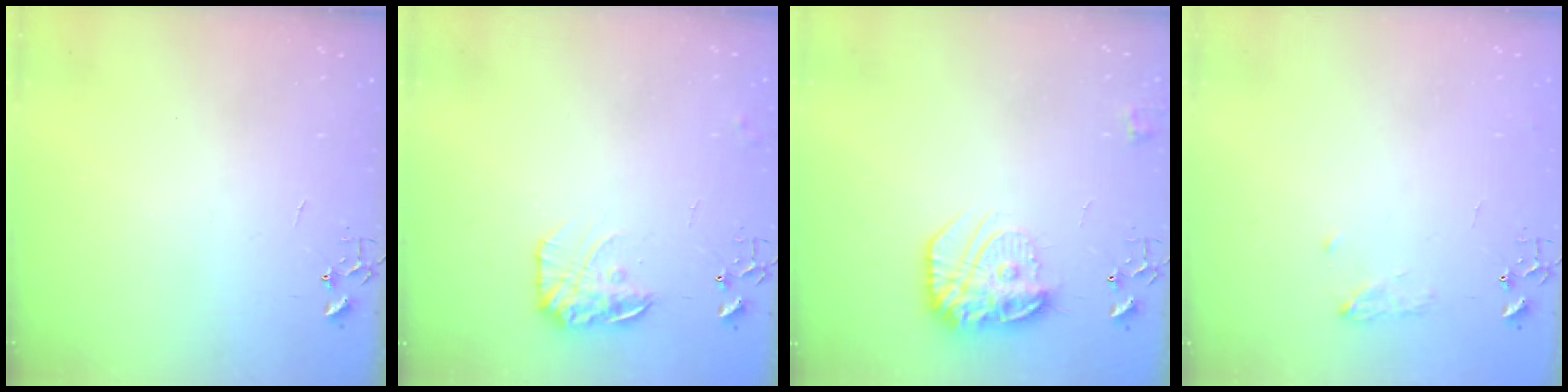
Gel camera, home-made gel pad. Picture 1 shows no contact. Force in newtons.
{"total": 13.3, "press": 13.3, "slide": 0.8}
{"total": 17.4, "press": 17.3, "slide": 1.2}
{"total": 8.4, "press": 8.4, "slide": 0.9}